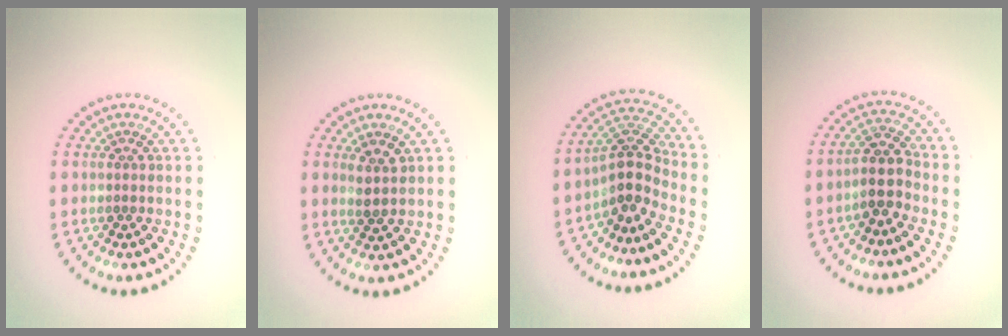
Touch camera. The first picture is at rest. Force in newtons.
{"total": 1.7, "press": 1.4, "slide": 0.9}
{"total": 3.6, "press": 2.7, "slide": 2.4}
{"total": 2.8, "press": 2.3, "slide": 1.6}